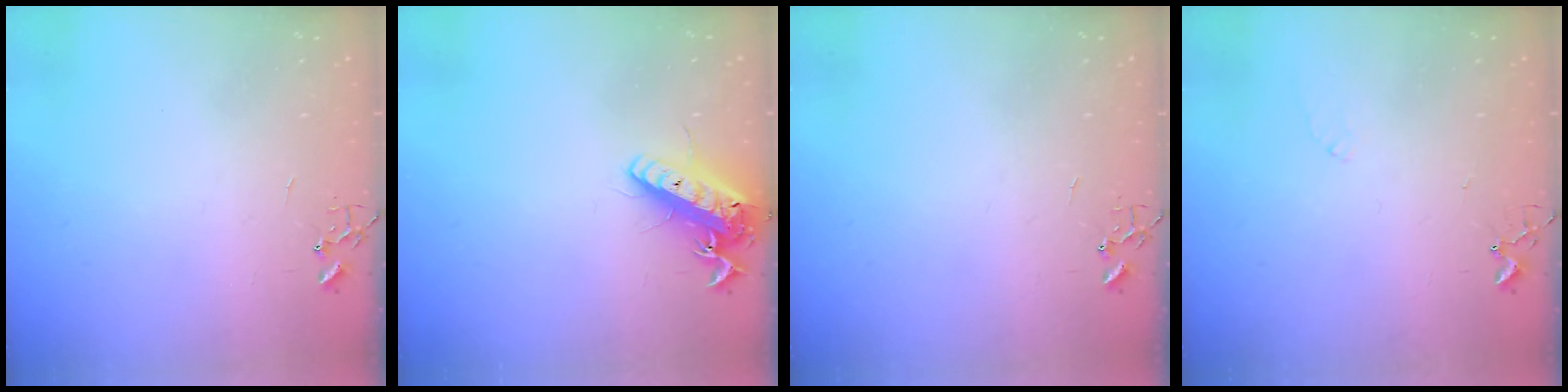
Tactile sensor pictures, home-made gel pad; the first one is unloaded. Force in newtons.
{"total": 15.0, "press": 14.7, "slide": 3.1}
{"total": 0.0}
{"total": 5.5, "press": 5.5, "slide": 0.8}